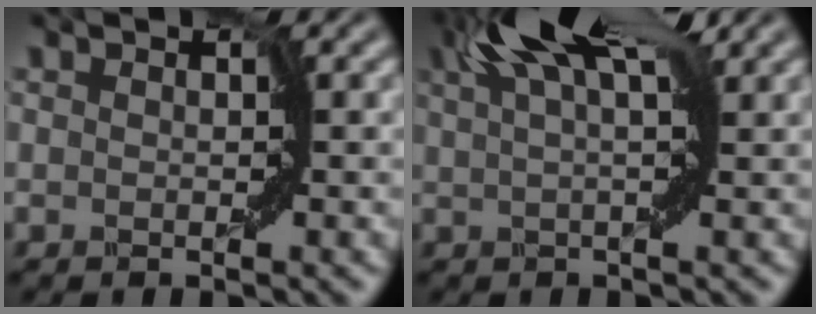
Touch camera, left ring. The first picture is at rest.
{"total": 7.2, "force": [3.8, 1.8, 5.8], "torque": [-0.086, 0.021, 0.053]}